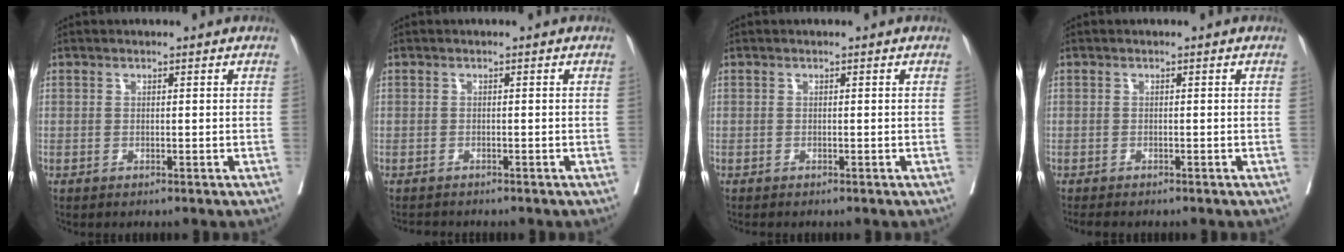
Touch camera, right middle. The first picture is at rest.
{"total": 1.7, "force": [-1.6, 0.4, 0.2], "torque": [-0.005, -0.007, -0.025]}
{"total": 0.7, "force": [-0.7, 0.1, 0.2], "torque": [-0.007, -0.002, -0.011]}
{"total": 2.6, "force": [-2.3, 0.7, 1.1], "torque": [-0.019, -0.007, -0.033]}